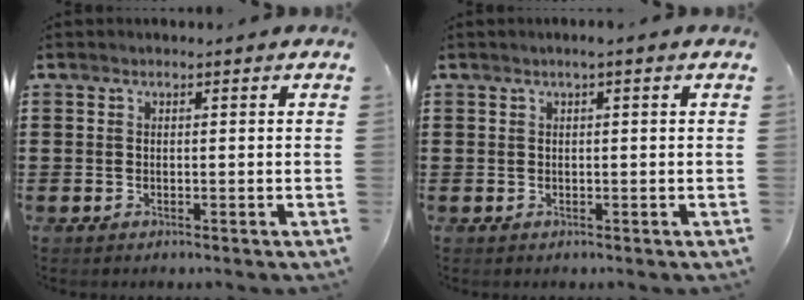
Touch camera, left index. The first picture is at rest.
{"total": 0.8, "force": [0.2, -0.1, 0.8], "torque": [-0.013, -0.003, 0.004]}